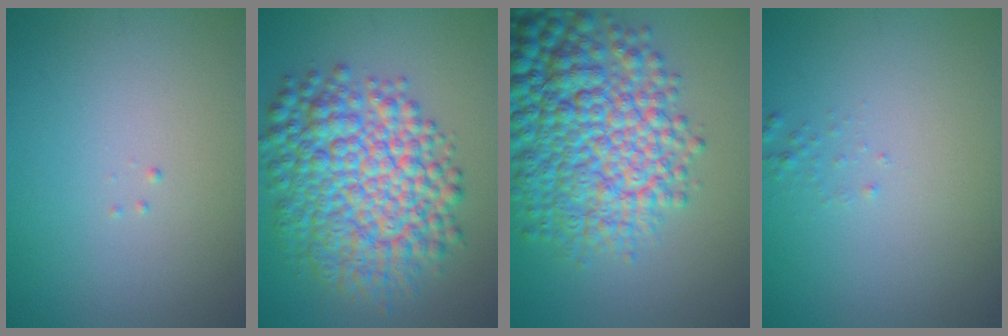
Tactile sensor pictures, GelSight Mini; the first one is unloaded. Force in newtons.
{"total": 10.0, "press": 10.0, "slide": 0.1}
{"total": 10.9, "press": 10.9, "slide": 0.3}
{"total": 0.6, "press": 0.6, "slide": 0.1}